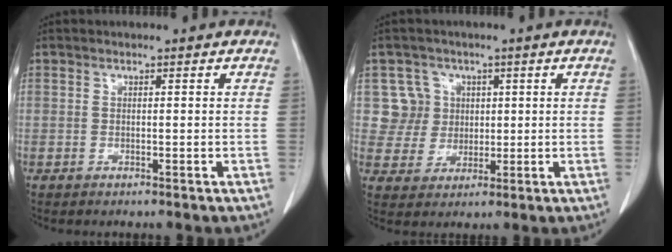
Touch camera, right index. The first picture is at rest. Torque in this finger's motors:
{"motor_torque": [-0.04, 0.02, -0.01, 0.00]}